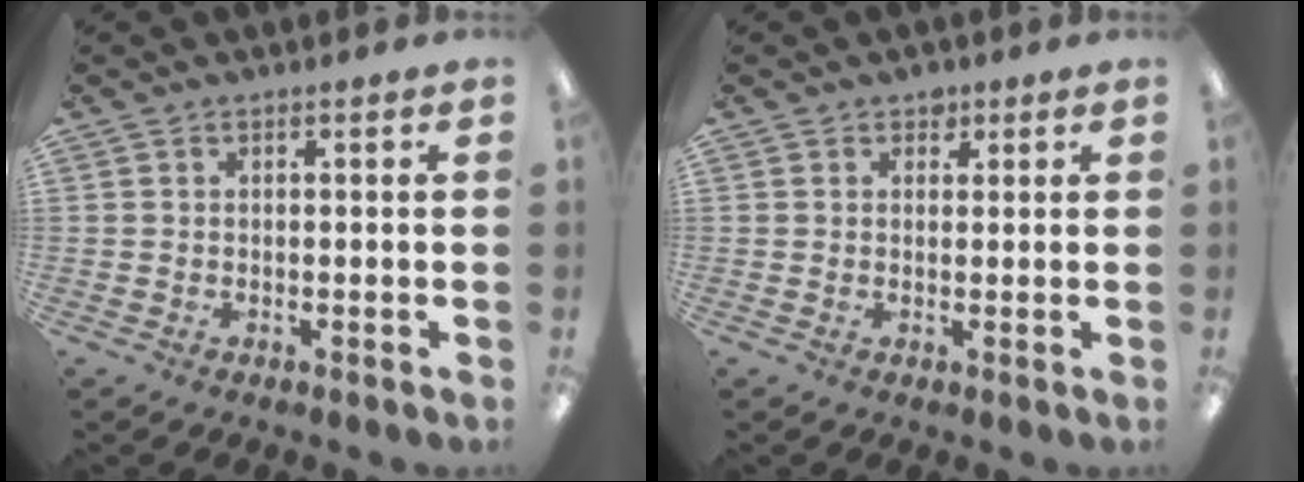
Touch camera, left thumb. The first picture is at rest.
{"total": 1.9, "force": [1.3, 1.3, 0.5], "torque": [0.005, -0.004, 0.020]}